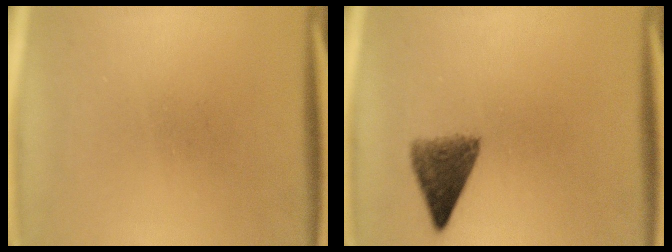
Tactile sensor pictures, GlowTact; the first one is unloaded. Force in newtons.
{"total": 5.4}